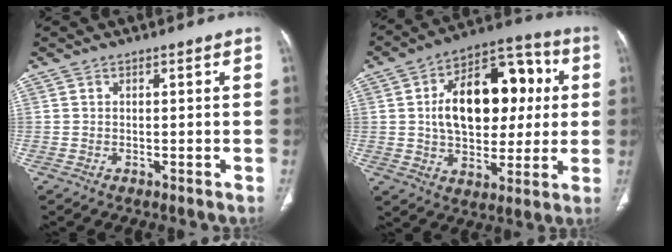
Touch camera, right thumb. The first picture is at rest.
{"total": 21.5, "force": [3.2, 13.3, 16.6], "torque": [-0.218, 0.025, 0.051]}